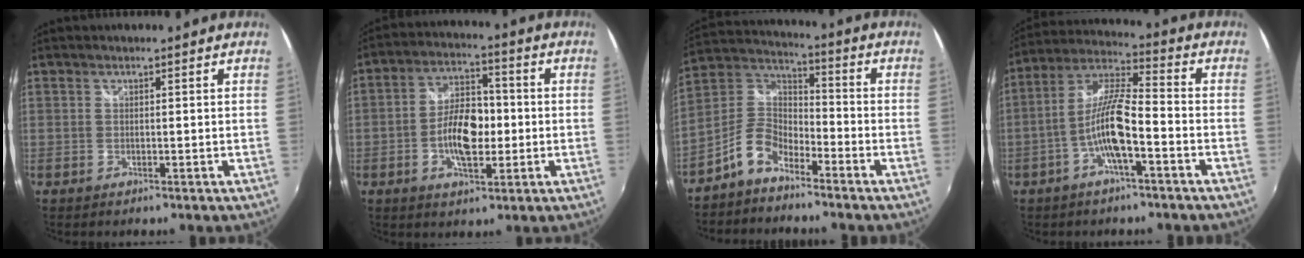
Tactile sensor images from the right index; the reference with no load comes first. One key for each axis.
{"total": 10.2, "fx": -1.9, "fy": 5.0, "fz": 8.6, "tx": -0.162, "ty": 0.012, "tz": -0.030}
{"total": 8.7, "fx": -5.8, "fy": 4.3, "fz": 5.0, "tx": -0.115, "ty": 0.026, "tz": -0.118}
{"total": 10.3, "fx": -3.9, "fy": 1.7, "fz": 9.3, "tx": -0.199, "ty": 0.011, "tz": -0.073}